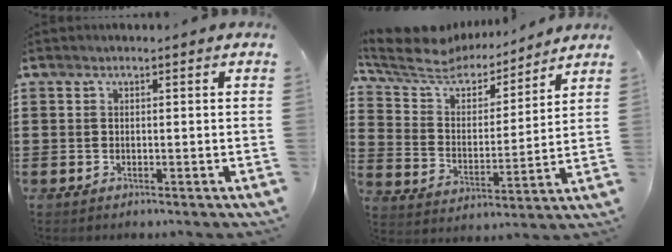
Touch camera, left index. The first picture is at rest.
{"total": 7.7, "force": [6.7, 2.6, 2.6], "torque": [-0.088, -0.041, 0.114]}